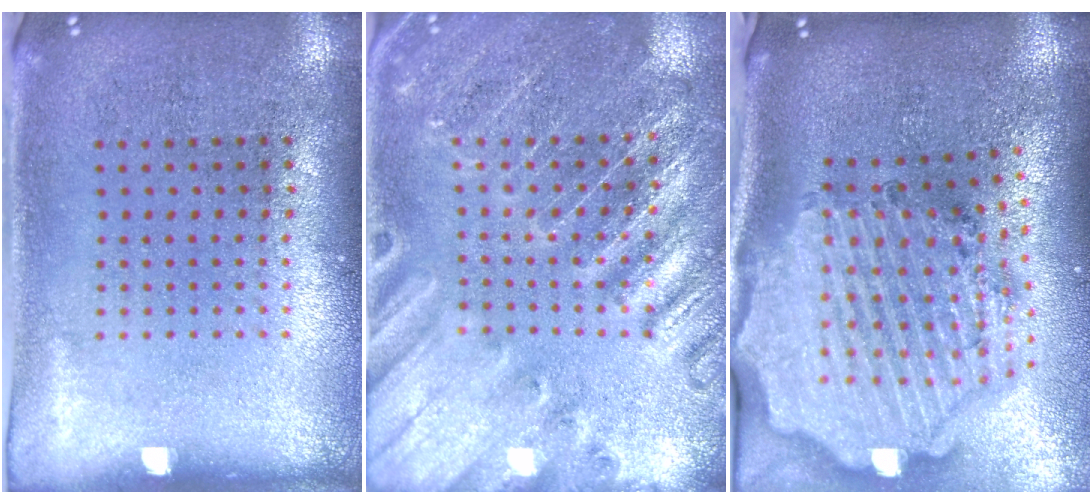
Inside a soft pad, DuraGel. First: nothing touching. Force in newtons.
{"total": 2.8, "press": 2.8, "slide": 0.4}
{"total": 4.0, "press": 3.3, "slide": 2.3}